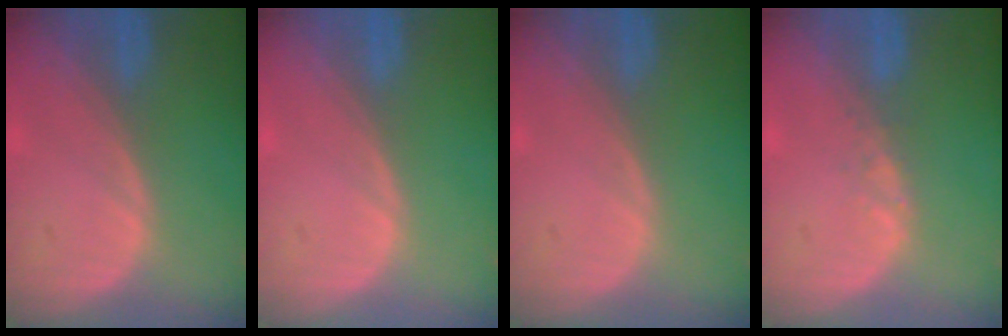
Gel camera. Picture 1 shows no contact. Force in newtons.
{"total": 0.0}
{"total": 0.0}
{"total": 1.0, "press": 1.0, "slide": 0.2}